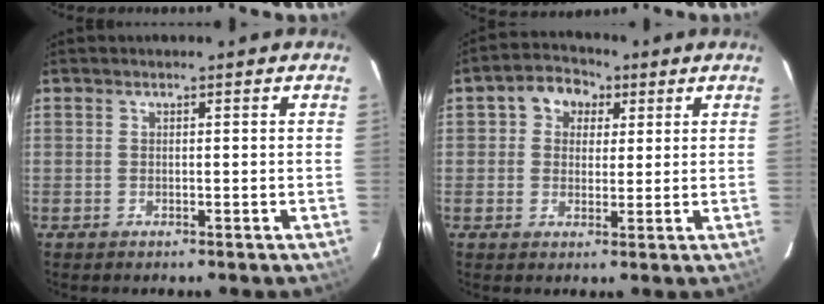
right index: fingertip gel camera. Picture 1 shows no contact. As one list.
[{"total": 6.4, "force": [2.2, 5.3, 2.8], "torque": [-0.046, 0.022, 0.032]}]